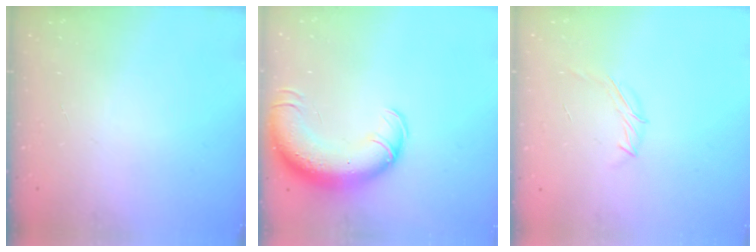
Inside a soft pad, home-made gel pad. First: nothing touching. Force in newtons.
{"total": 16.2, "press": 15.7, "slide": 3.9}
{"total": 6.0, "press": 5.9, "slide": 1.1}